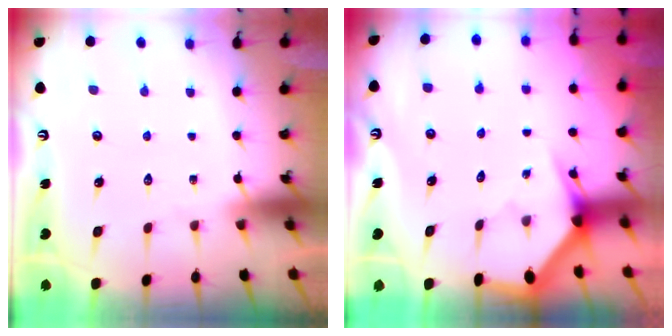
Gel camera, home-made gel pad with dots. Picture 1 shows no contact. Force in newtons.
{"total": 3.0, "press": 3.0, "slide": 0.1}